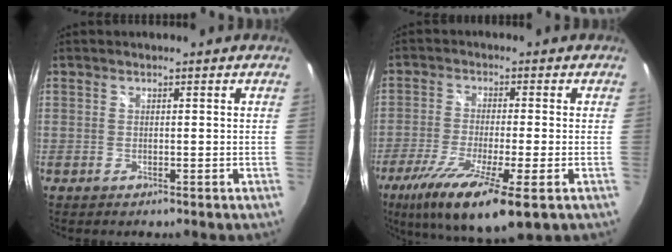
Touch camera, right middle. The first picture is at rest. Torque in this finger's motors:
{"motor_torque": [1.23, -0.91, 0.80, 0.21]}